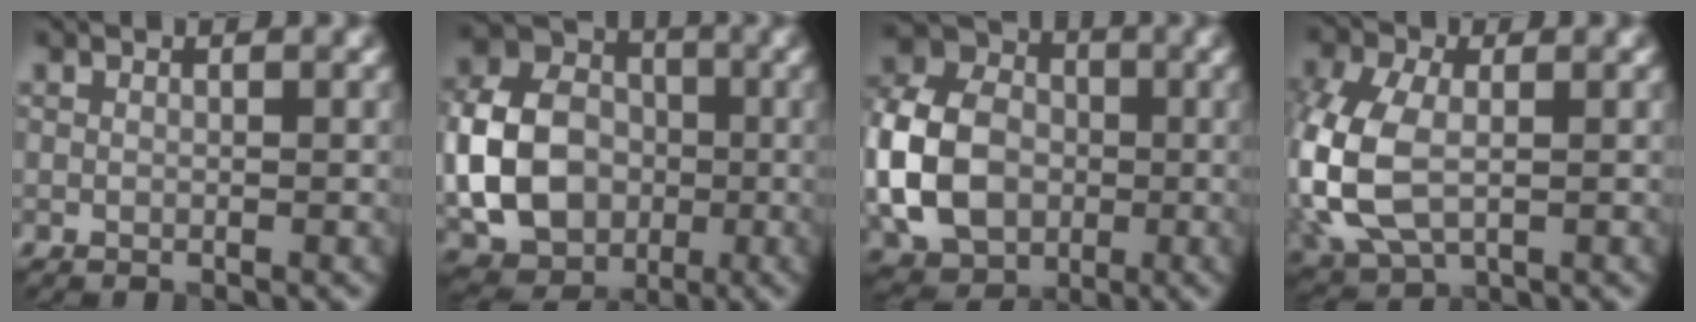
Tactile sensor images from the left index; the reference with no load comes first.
{"total": 9.5, "force": [-1.3, 7.5, 5.6], "torque": [-0.122, 0.005, -0.032]}
{"total": 10.3, "force": [-1.7, 8.0, 6.2], "torque": [-0.144, 0.008, -0.046]}
{"total": 8.9, "force": [-0.7, 5.8, 6.8], "torque": [-0.190, -0.001, -0.017]}